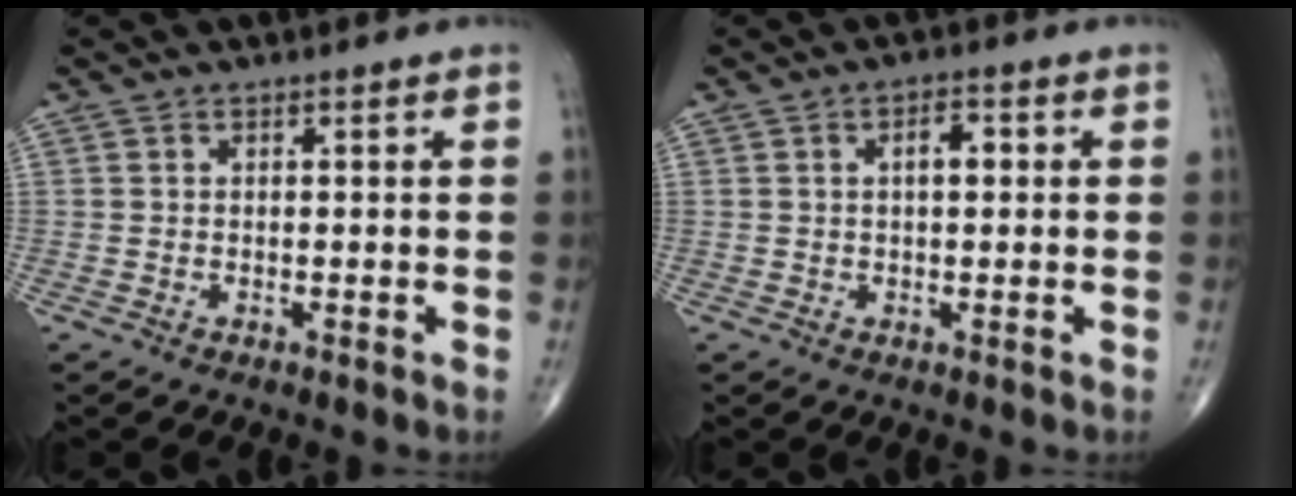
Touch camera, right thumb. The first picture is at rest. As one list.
[{"total": 3.3, "force": [0.6, 1.6, 2.8], "torque": [-0.038, 0.008, 0.005]}]